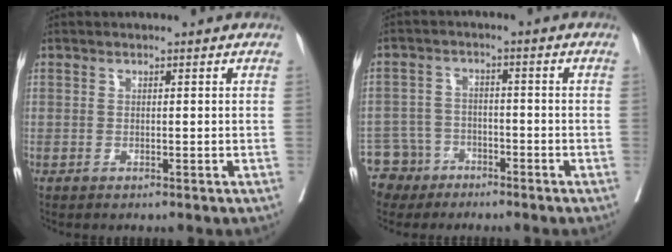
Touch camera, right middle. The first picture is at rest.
{"total": 6.0, "force": [-4.3, 4.1, -0.4], "torque": [0.008, 0.003, -0.081]}